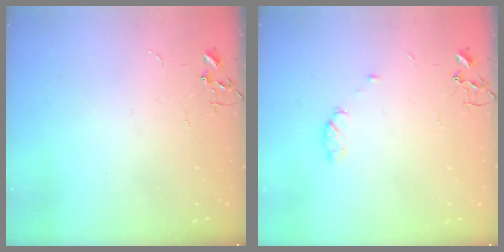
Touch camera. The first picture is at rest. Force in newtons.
{"total": 5.3, "press": 5.2, "slide": 0.7}